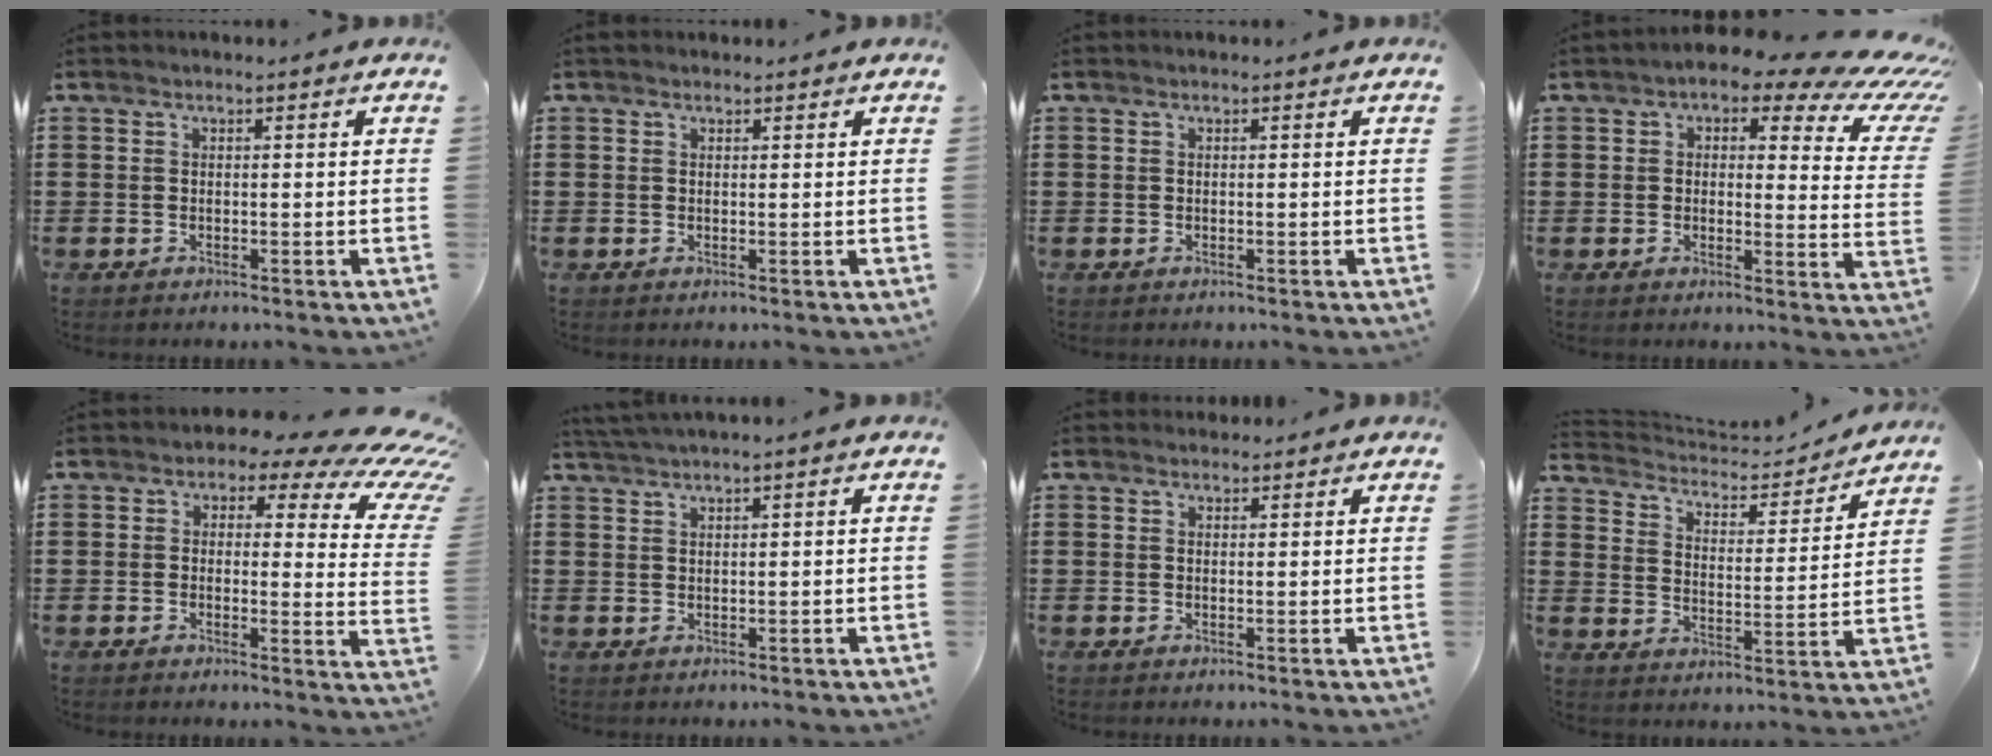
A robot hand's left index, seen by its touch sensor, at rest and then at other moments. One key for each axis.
{"total": 0.5, "fx": 0.3, "fy": 0.4, "fz": 0.0, "tx": -0.001, "ty": 0.003, "tz": 0.006}
{"total": 0.0}
{"total": 5.6, "fx": 3.5, "fy": 2.7, "fz": 3.3, "tx": -0.058, "ty": -0.017, "tz": 0.051}
{"total": 5.1, "fx": 3.0, "fy": 3.0, "fz": 2.9, "tx": -0.050, "ty": -0.017, "tz": 0.043}
{"total": 1.5, "fx": 1.3, "fy": -0.3, "fz": 0.5, "tx": -0.012, "ty": -0.001, "tz": 0.027}
{"total": 1.2, "fx": 1.1, "fy": 0.4, "fz": 0.0, "tx": -0.002, "ty": 0.001, "tz": 0.023}
{"total": 4.3, "fx": 4.1, "fy": 1.0, "fz": 1.0, "tx": -0.046, "ty": -0.030, "tz": 0.063}